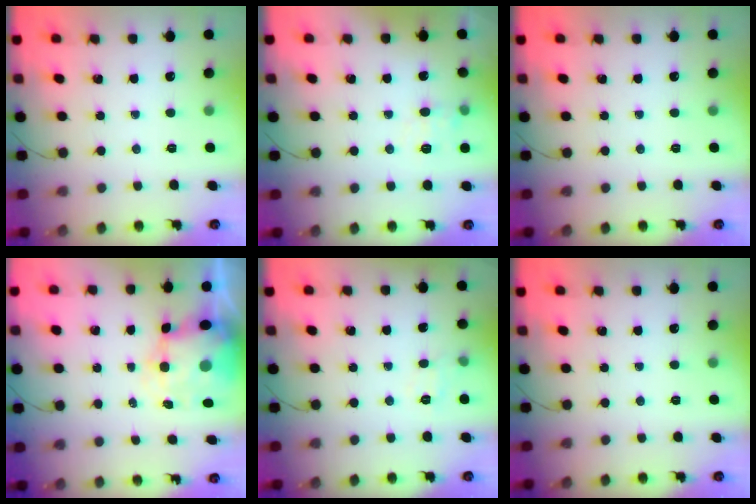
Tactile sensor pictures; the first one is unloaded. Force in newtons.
{"total": 7.5, "press": 7.2, "slide": 1.8}
{"total": 0.0}
{"total": 6.5, "press": 6.2, "slide": 2.0}
{"total": 7.0, "press": 6.8, "slide": 1.7}
{"total": 0.0}